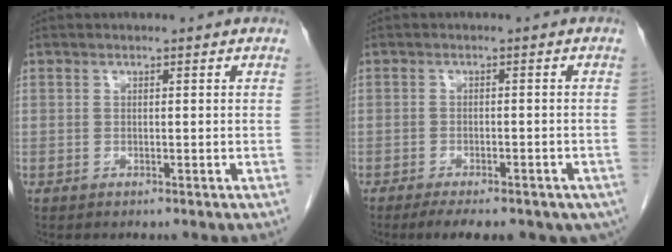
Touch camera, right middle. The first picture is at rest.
{"total": 14.0, "force": [-10.0, 5.4, 8.1], "torque": [-0.117, -0.018, -0.119]}